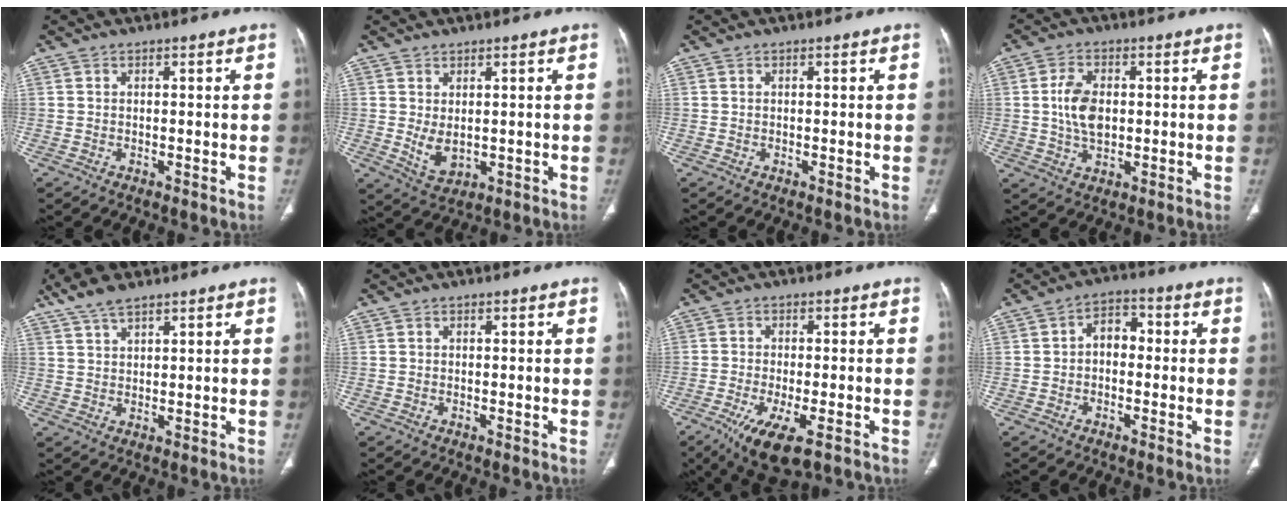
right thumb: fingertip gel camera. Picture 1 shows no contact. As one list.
[{"total": 4.3, "force": [0.3, 2.6, 3.4], "torque": [-0.054, -0.009, 0.021]}, {"total": 0.0}, {"total": 7.3, "force": [0.5, 4.5, 5.7], "torque": [-0.103, 0.000, 0.011]}, {"total": 5.7, "force": [4.4, 1.9, 3.2], "torque": [-0.064, -0.005, 0.090]}, {"total": 0.0}, {"total": 10.3, "force": [-5.5, 3.5, 8.0], "torque": [-0.141, -0.010, -0.087]}, {"total": 5.2, "force": [-0.3, 3.7, 3.7], "torque": [-0.039, 0.022, -0.017]}]